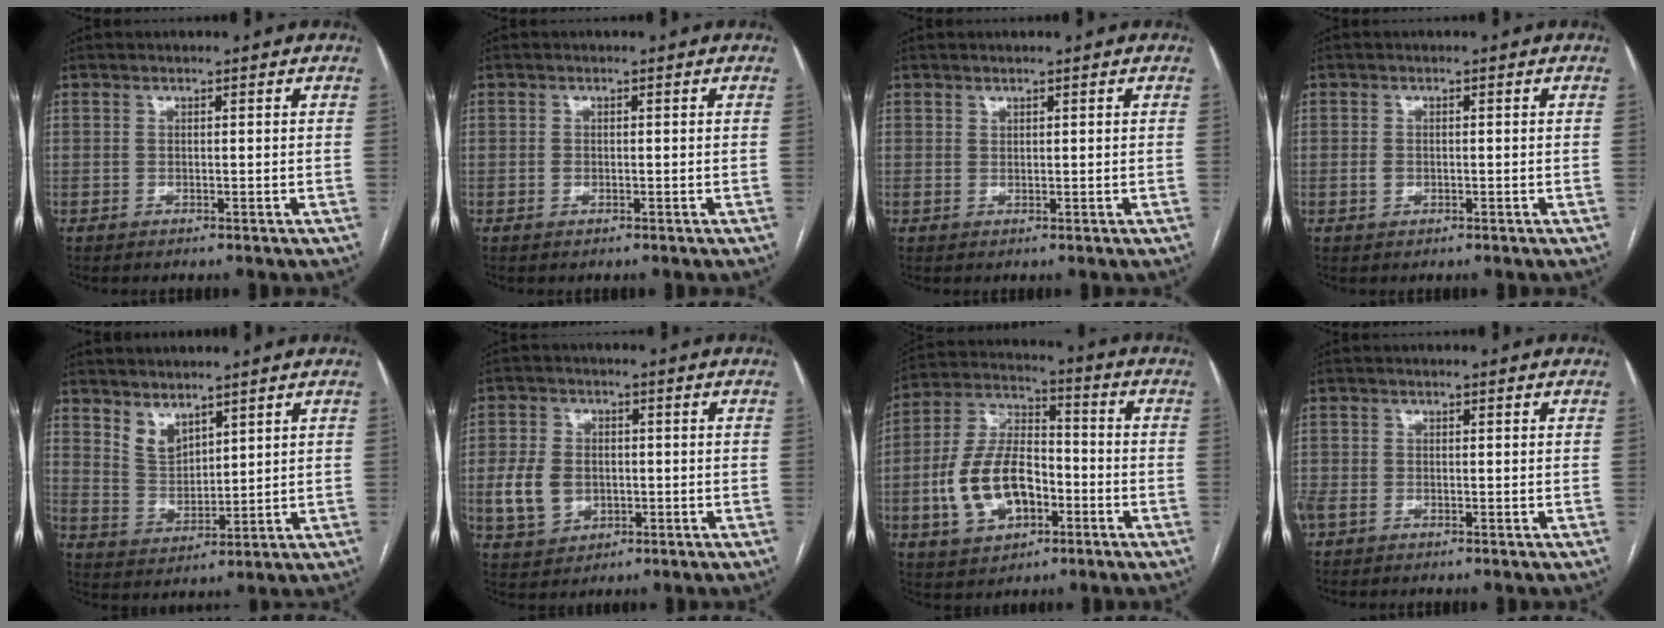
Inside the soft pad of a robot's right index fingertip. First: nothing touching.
{"total": 0.7, "force": [-0.1, 0.5, 0.4], "torque": [-0.007, 0.001, -0.001]}
{"total": 0.5, "force": [0.5, 0.2, 0.0], "torque": [0.002, -0.003, 0.006]}
{"total": 1.4, "force": [-0.2, 1.1, 0.8], "torque": [-0.013, 0.003, -0.001]}
{"total": 5.1, "force": [3.9, 2.6, 2.0], "torque": [-0.043, -0.001, 0.089]}
{"total": 8.5, "force": [-1.1, 6.7, 5.1], "torque": [-0.110, 0.016, -0.010]}
{"total": 13.8, "force": [-3.9, 7.8, 10.7], "torque": [-0.229, 0.019, -0.067]}
{"total": 2.4, "force": [-1.1, 1.7, 1.4], "torque": [-0.038, 0.000, -0.018]}